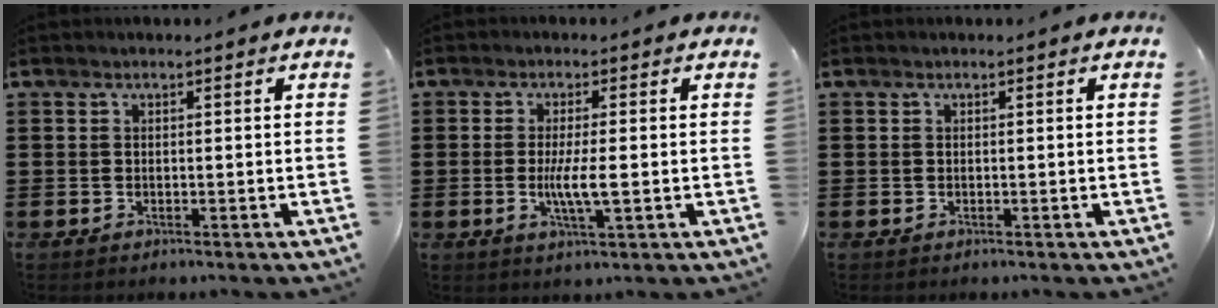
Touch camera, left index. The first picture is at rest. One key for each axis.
{"total": 5.1, "fx": -0.4, "fy": 0.7, "fz": 5.0, "tx": -0.101, "ty": -0.008, "tz": -0.013}
{"total": 0.0}